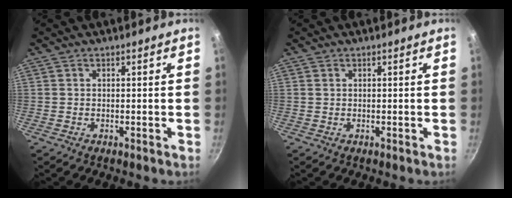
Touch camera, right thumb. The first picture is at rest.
{"total": 0.0}